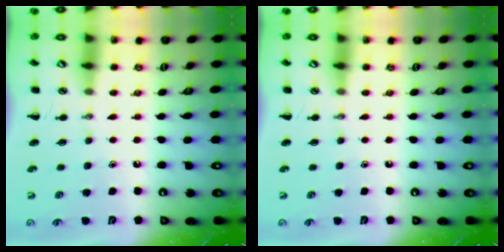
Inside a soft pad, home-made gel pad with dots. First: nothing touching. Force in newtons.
{"total": 0.0}